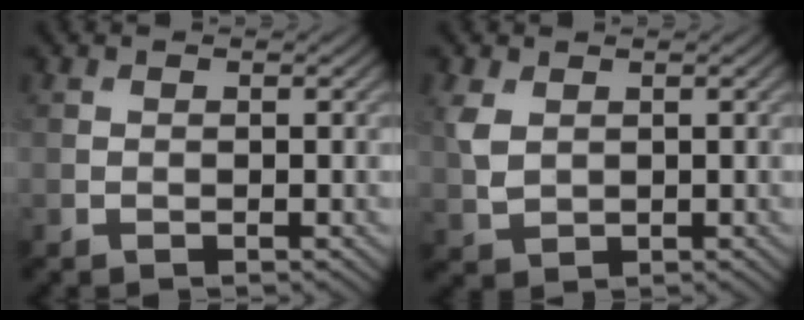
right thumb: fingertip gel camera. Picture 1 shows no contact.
{"total": 3.3, "force": [1.0, 2.3, 2.1], "torque": [-0.065, -0.001, 0.024]}